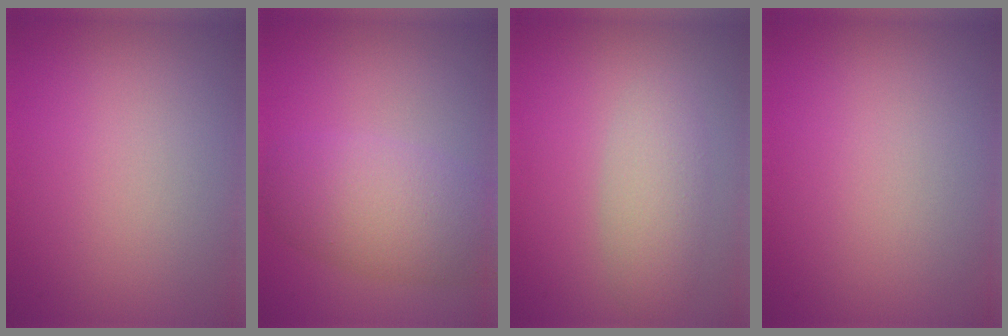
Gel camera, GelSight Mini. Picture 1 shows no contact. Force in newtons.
{"total": 5.6, "press": 5.6, "slide": 0.3}
{"total": 2.8, "press": 2.8, "slide": 0.3}
{"total": 0.0}